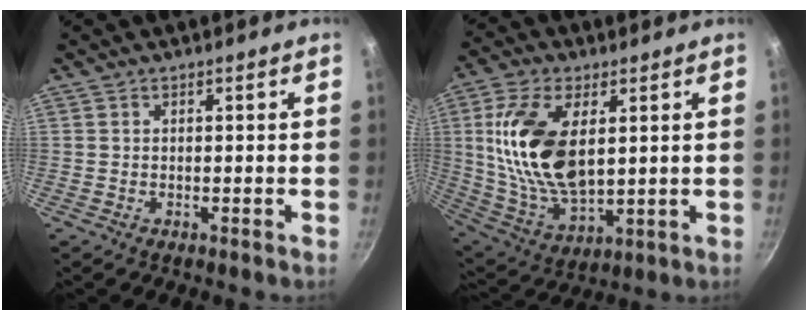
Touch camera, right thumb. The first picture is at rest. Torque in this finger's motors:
{"motor_torque": [1.59, 1.75, 2.07, 0.57, 0.46]}